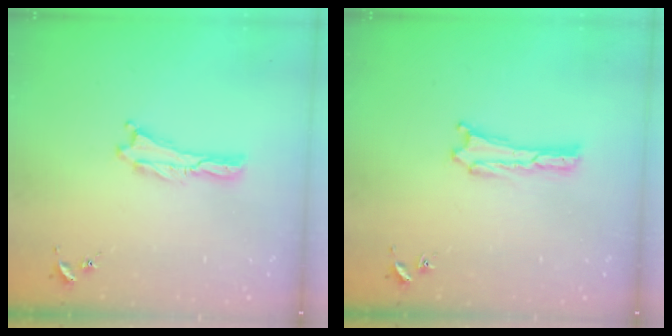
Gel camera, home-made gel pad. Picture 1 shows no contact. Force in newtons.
{"total": 0.0}